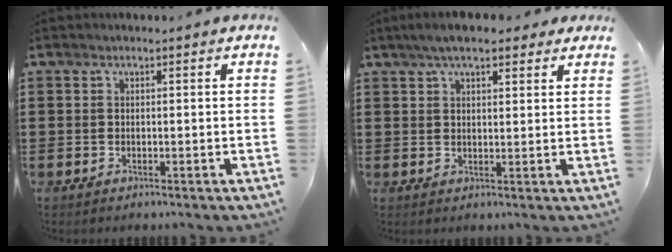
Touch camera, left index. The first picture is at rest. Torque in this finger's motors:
{"motor_torque": [1.14, -1.00, 0.65, 0.14]}